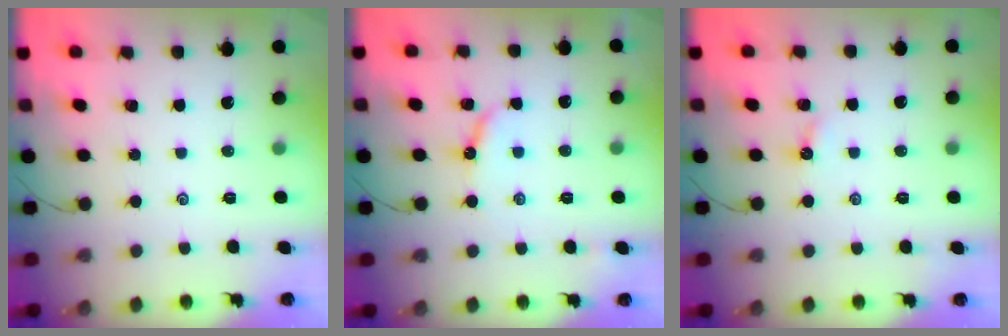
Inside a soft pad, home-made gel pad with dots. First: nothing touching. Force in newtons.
{"total": 7.0, "press": 7.0, "slide": 0.6}
{"total": 2.4, "press": 2.4, "slide": 0.3}